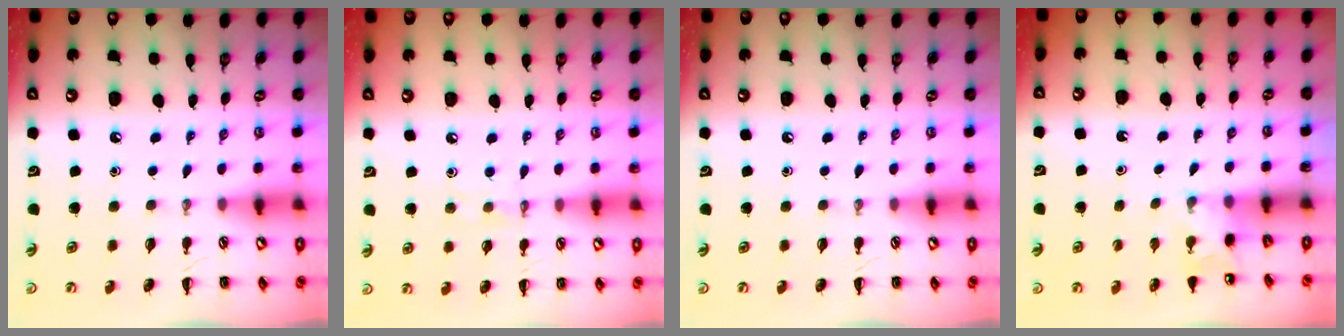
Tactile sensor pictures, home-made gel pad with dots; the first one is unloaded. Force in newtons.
{"total": 4.8, "press": 4.6, "slide": 1.3}
{"total": 0.0}
{"total": 2.0, "press": 1.9, "slide": 0.6}